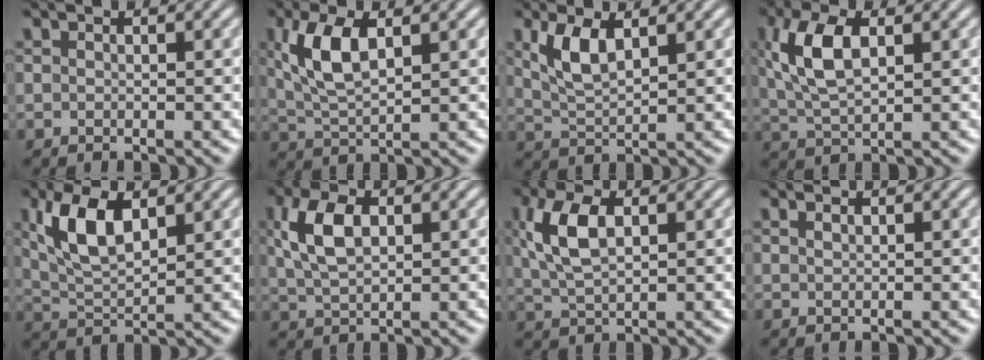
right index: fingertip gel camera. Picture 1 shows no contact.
{"total": 5.4, "force": [1.5, 2.7, 4.4], "torque": [-0.104, -0.010, 0.037]}
{"total": 3.7, "force": [1.3, 1.9, 3.0], "torque": [-0.071, -0.011, 0.032]}
{"total": 5.4, "force": [1.3, 2.7, 4.4], "torque": [-0.102, -0.006, 0.033]}
{"total": 6.1, "force": [1.9, 3.5, 4.7], "torque": [-0.112, -0.016, 0.042]}
{"total": 4.6, "force": [1.0, 2.6, 3.7], "torque": [-0.081, -0.002, 0.025]}
{"total": 4.8, "force": [1.1, 2.4, 4.0], "torque": [-0.089, -0.003, 0.028]}
{"total": 0.5, "force": [0.4, -0.3, 0.1], "torque": [0.001, -0.003, 0.011]}